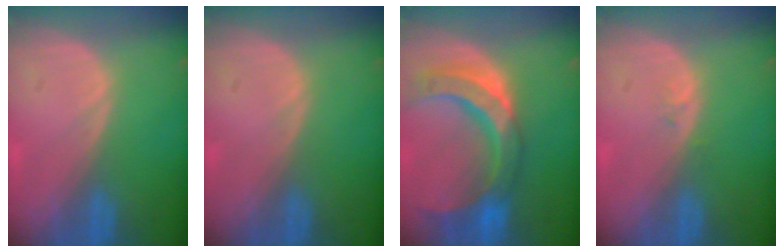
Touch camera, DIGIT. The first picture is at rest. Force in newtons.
{"total": 0.0}
{"total": 11.4, "press": 9.6, "slide": 6.0}
{"total": 0.8, "press": 0.6, "slide": 0.5}